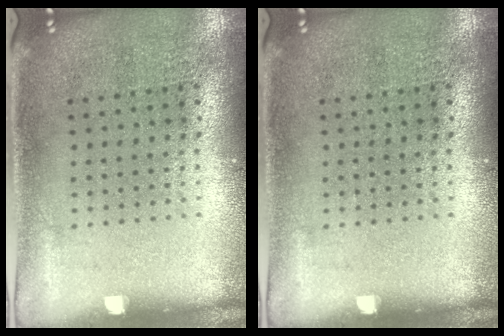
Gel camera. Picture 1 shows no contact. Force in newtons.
{"total": 0.0}